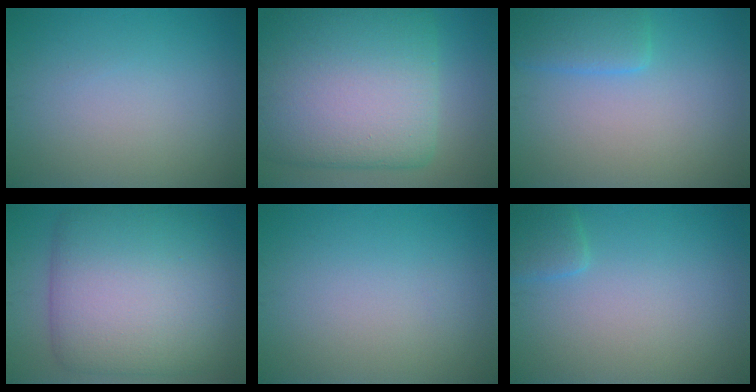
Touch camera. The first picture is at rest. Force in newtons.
{"total": 15.8, "press": 15.8, "slide": 0.3}
{"total": 3.0, "press": 3.0, "slide": 0.2}
{"total": 12.3, "press": 12.3, "slide": 0.5}
{"total": 0.0}
{"total": 1.6, "press": 1.6, "slide": 0.1}